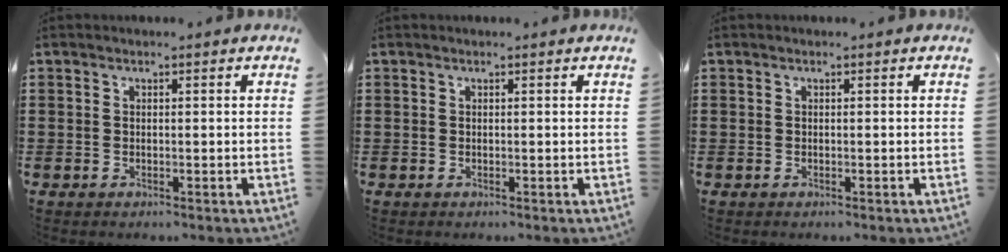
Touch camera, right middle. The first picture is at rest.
{"total": 0.0}
{"total": 0.0}